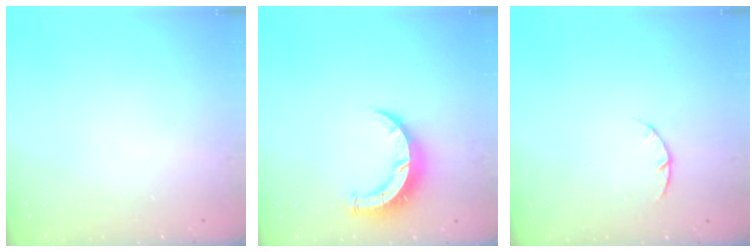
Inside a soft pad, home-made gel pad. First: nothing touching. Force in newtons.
{"total": 8.0, "press": 7.9, "slide": 1.0}
{"total": 2.9, "press": 2.9, "slide": 0.5}